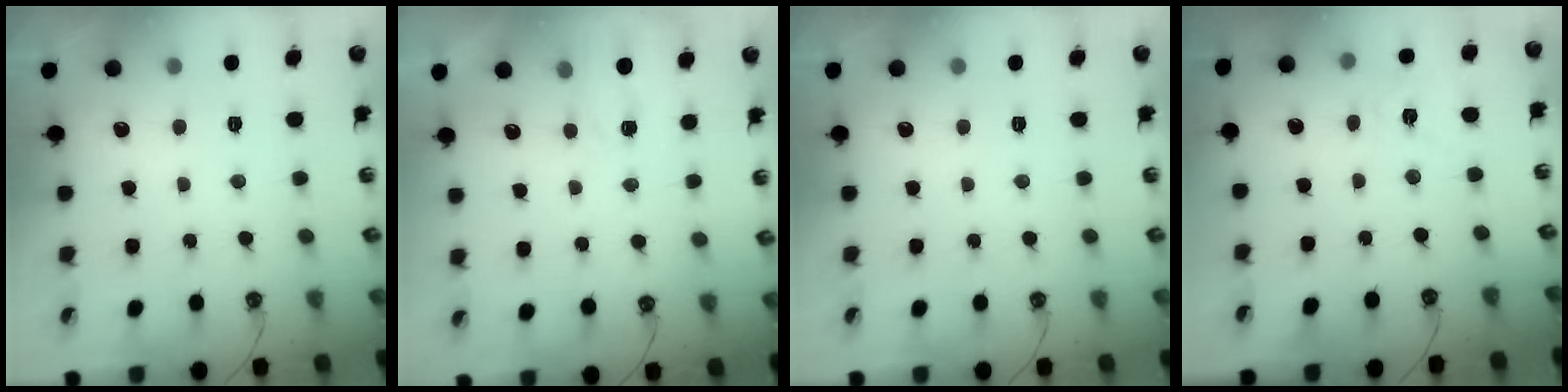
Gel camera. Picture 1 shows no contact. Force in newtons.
{"total": 1.3, "press": 1.2, "slide": 0.2}
{"total": 0.0}
{"total": 6.6, "press": 6.5, "slide": 0.7}